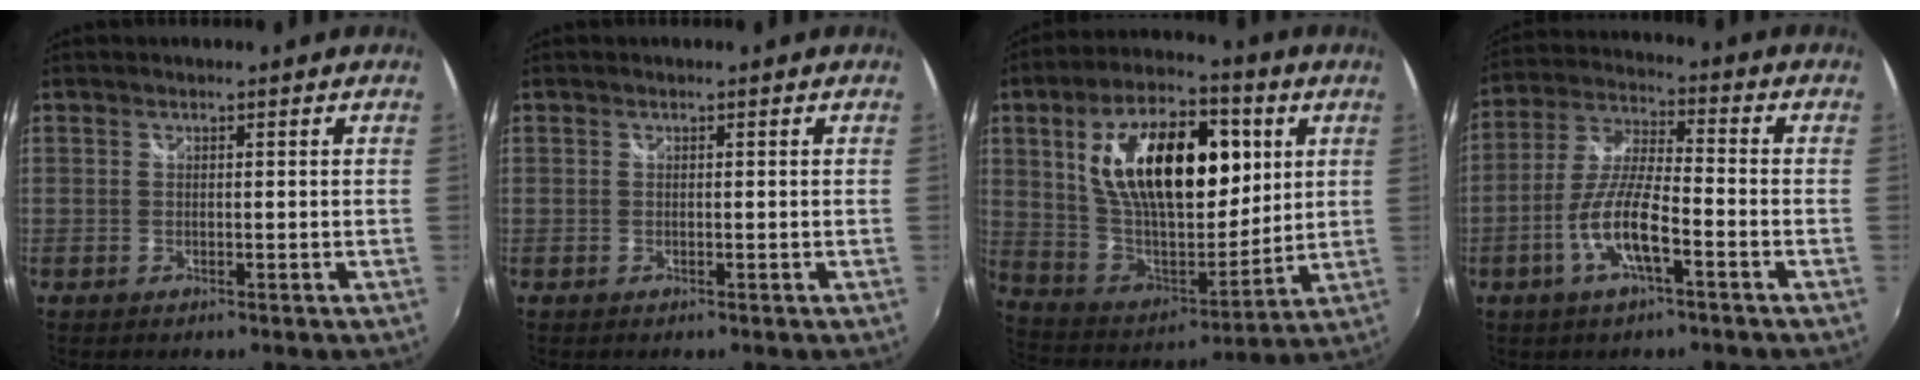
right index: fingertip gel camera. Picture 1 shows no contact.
{"total": 0.0}
{"total": 25.5, "force": [7.2, 13.0, 20.7], "torque": [-0.371, 0.012, 0.132]}
{"total": 10.5, "force": [-4.6, 2.3, 9.1], "torque": [-0.192, -0.003, -0.087]}